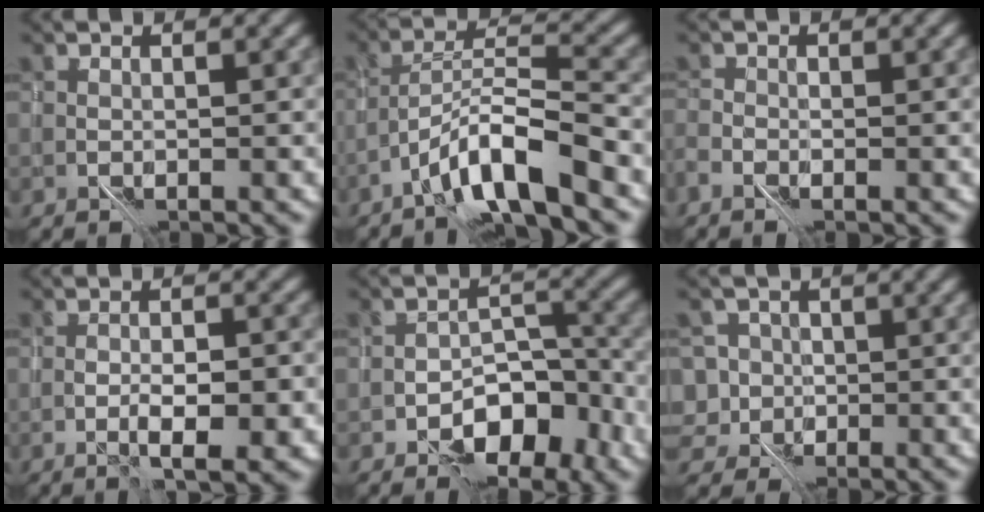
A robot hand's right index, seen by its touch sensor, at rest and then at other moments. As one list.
[{"total": 6.3, "force": [-4.1, 0.6, 4.7], "torque": [-0.082, 0.014, -0.079]}, {"total": 1.4, "force": [-1.2, 0.7, 0.5], "torque": [-0.008, -0.003, -0.029]}, {"total": 2.8, "force": [-0.6, 0.5, 2.7], "torque": [-0.040, 0.002, -0.007]}, {"total": 6.1, "force": [-3.7, 3.2, 3.7], "torque": [-0.028, 0.019, -0.059]}, {"total": 6.2, "force": [0.1, 5.9, 1.8], "torque": [-0.034, 0.025, -0.031]}]